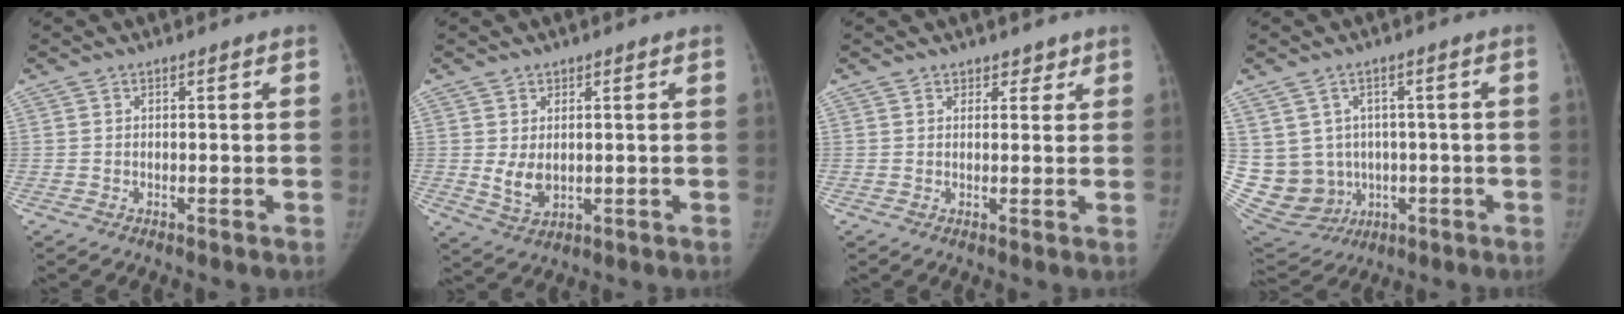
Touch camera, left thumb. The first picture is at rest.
{"total": 4.3, "force": [0.7, 2.9, 3.0], "torque": [-0.051, -0.016, 0.026]}
{"total": 2.4, "force": [1.9, 1.4, 0.4], "torque": [0.017, -0.009, 0.024]}
{"total": 16.3, "force": [-0.4, 14.9, 6.4], "torque": [-0.143, 0.022, 0.029]}